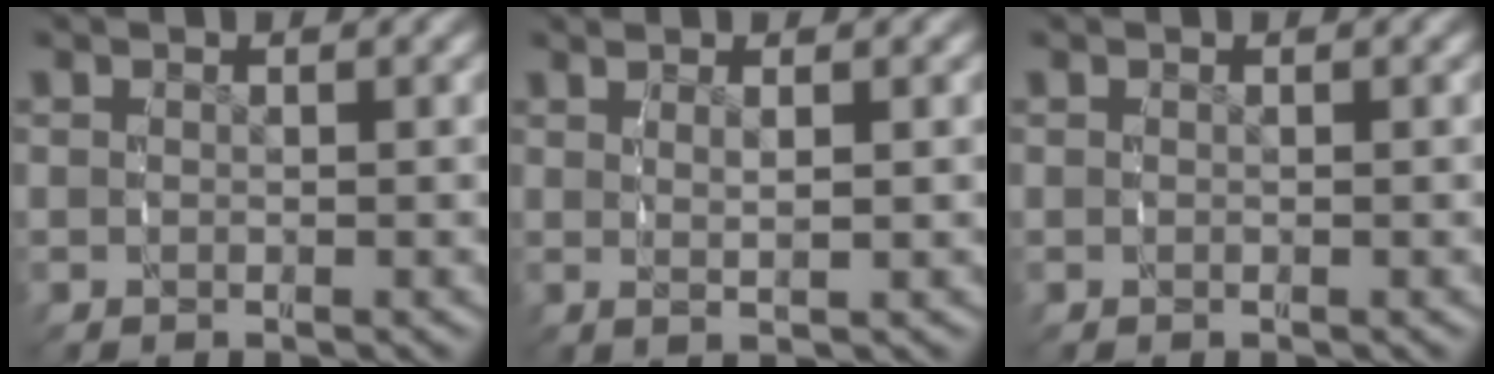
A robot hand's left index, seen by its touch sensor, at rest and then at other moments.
{"total": 2.6, "force": [1.2, 0.0, 2.3], "torque": [-0.026, 0.003, 0.023]}
{"total": 0.0}